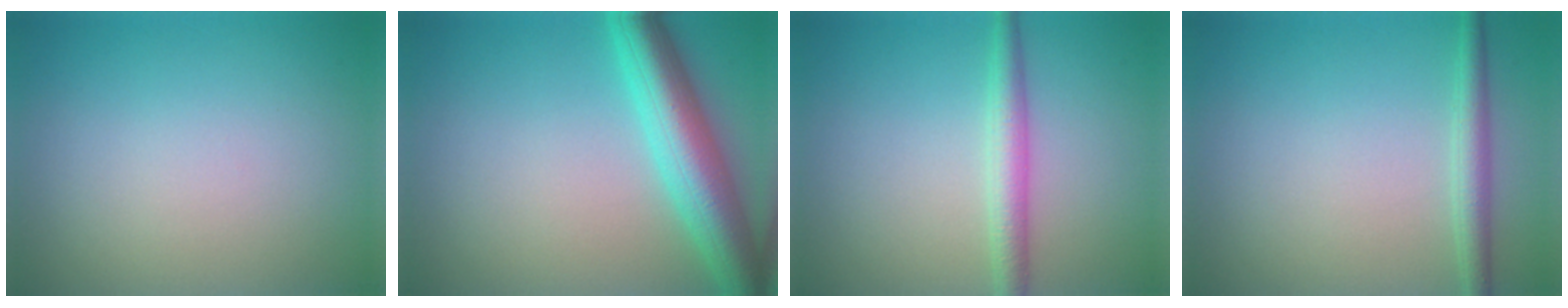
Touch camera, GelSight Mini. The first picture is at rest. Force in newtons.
{"total": 7.2, "press": 7.2, "slide": 0.2}
{"total": 2.7, "press": 2.7, "slide": 0.0}
{"total": 2.2, "press": 2.2, "slide": 0.0}